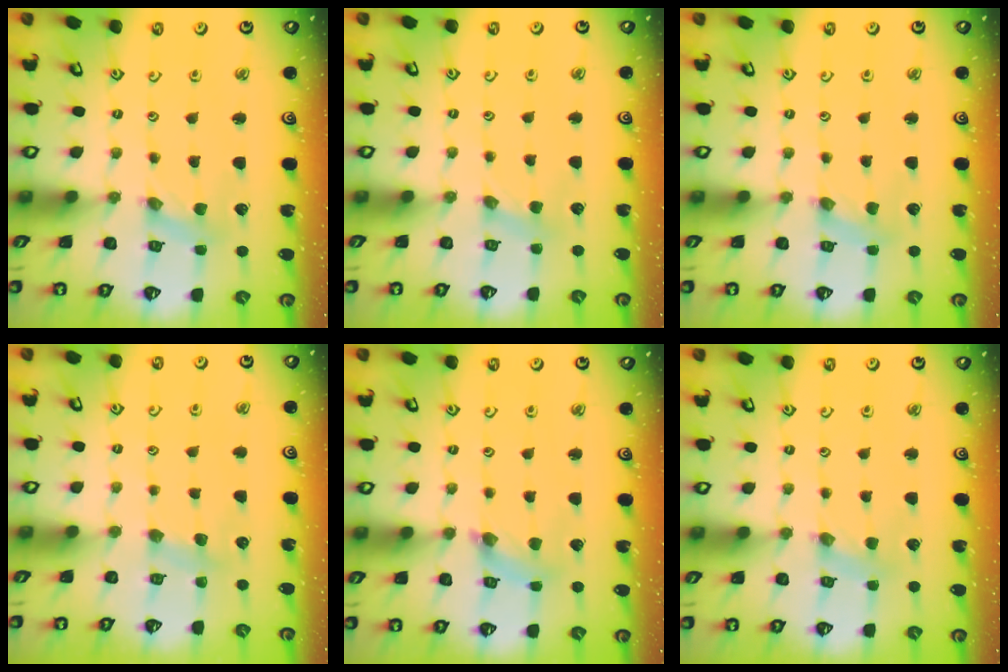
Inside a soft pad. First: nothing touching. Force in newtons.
{"total": 2.2, "press": 2.2, "slide": 0.4}
{"total": 1.0, "press": 1.0, "slide": 0.2}
{"total": 3.6, "press": 3.6, "slide": 0.5}
{"total": 2.7, "press": 2.7, "slide": 0.4}
{"total": 2.6, "press": 2.6, "slide": 0.3}